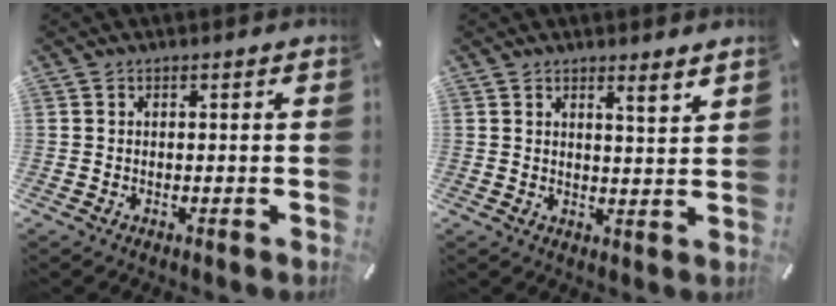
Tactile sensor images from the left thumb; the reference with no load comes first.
{"total": 3.4, "force": [3.0, -0.2, 1.5], "torque": [-0.028, -0.023, 0.051]}